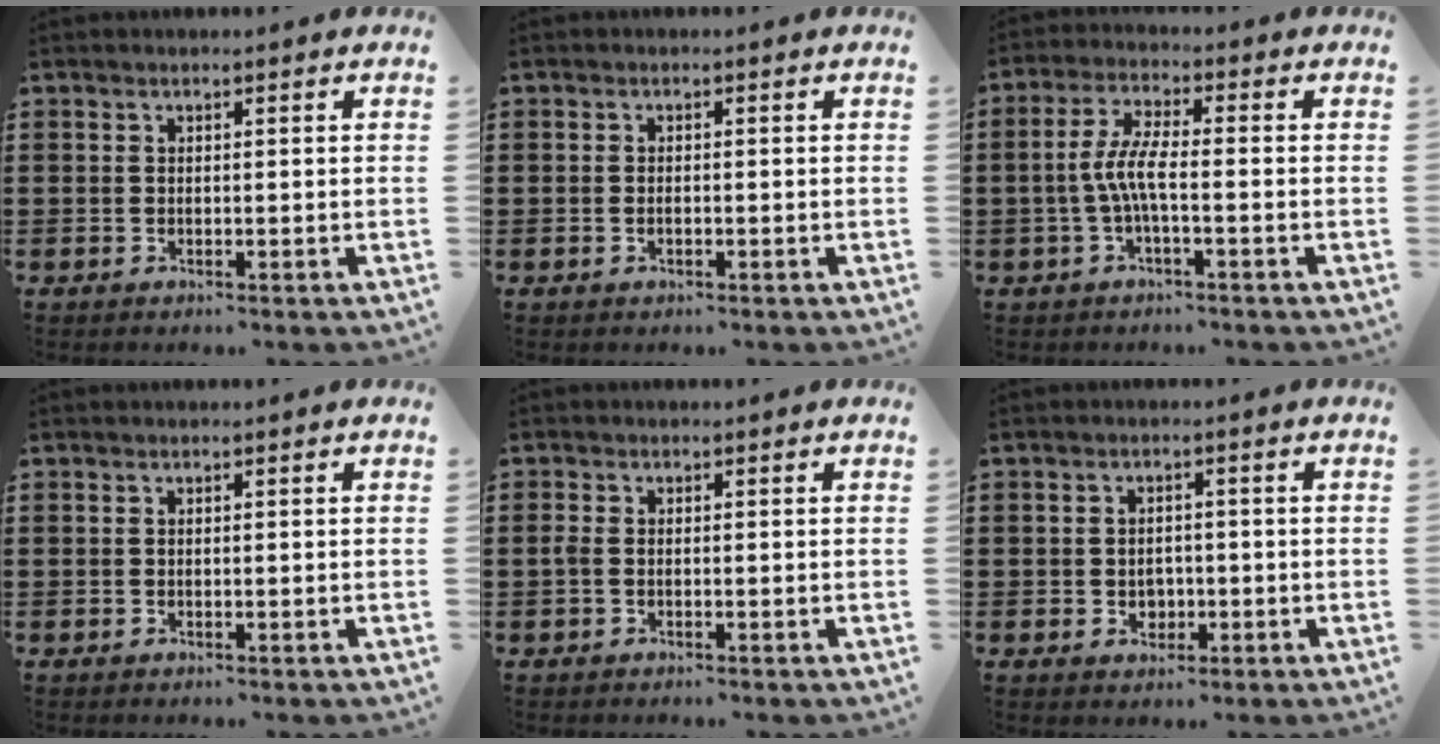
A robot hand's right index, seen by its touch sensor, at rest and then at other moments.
{"total": 0.7, "force": [-0.3, 0.3, 0.6], "torque": [-0.014, -0.004, -0.005]}
{"total": 5.6, "force": [-1.3, 1.3, 5.3], "torque": [-0.122, -0.006, -0.033]}
{"total": 0.0}
{"total": 1.0, "force": [-0.4, 0.5, 0.8], "torque": [-0.025, -0.004, -0.010]}
{"total": 2.4, "force": [-0.5, 2.0, 1.1], "torque": [-0.019, 0.001, -0.015]}